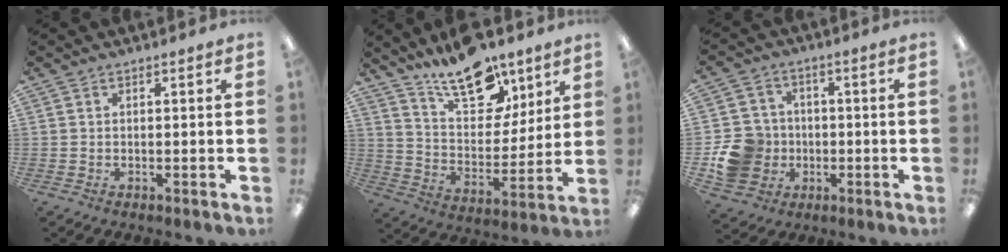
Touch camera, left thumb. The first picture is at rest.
{"total": 19.2, "force": [13.4, 9.7, 9.8], "torque": [-0.151, -0.078, 0.233]}
{"total": 11.6, "force": [-2.6, 10.7, 3.7], "torque": [-0.072, 0.028, -0.035]}